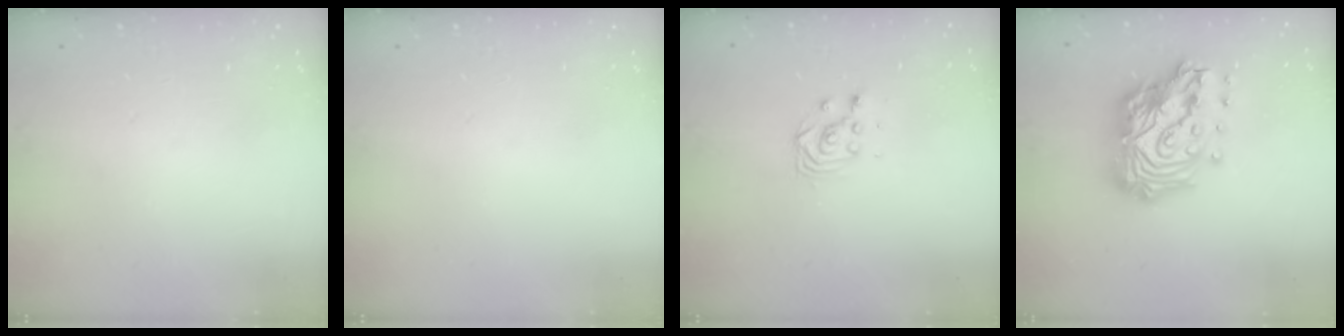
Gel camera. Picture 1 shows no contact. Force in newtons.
{"total": 0.0}
{"total": 4.6, "press": 4.5, "slide": 0.2}
{"total": 23.4, "press": 23.3, "slide": 2.1}